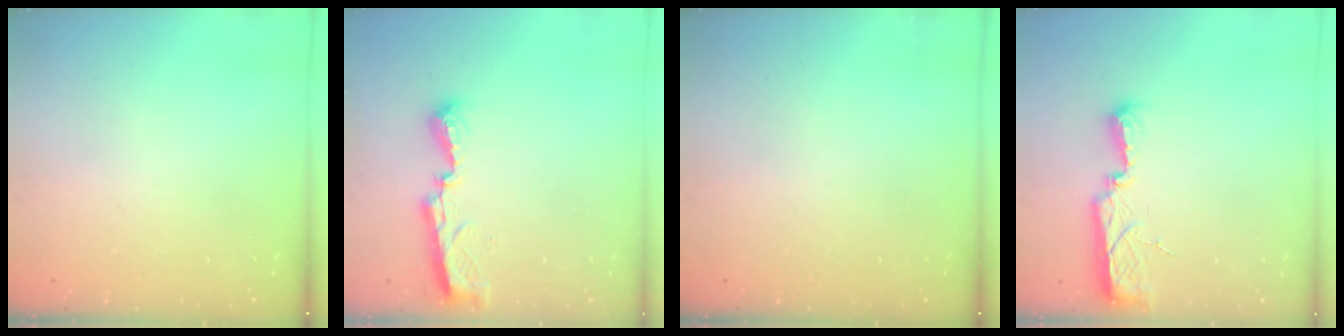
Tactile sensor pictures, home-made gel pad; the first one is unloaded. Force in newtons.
{"total": 8.6, "press": 8.6, "slide": 0.4}
{"total": 0.0}
{"total": 7.5, "press": 7.5, "slide": 0.8}